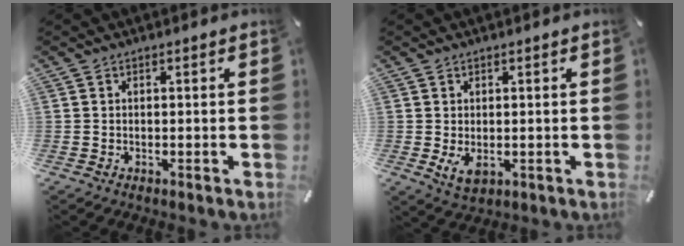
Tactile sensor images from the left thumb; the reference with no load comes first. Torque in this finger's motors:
{"motor_torque": [0.74, 0.84, 0.46, 0.14, 0.07]}